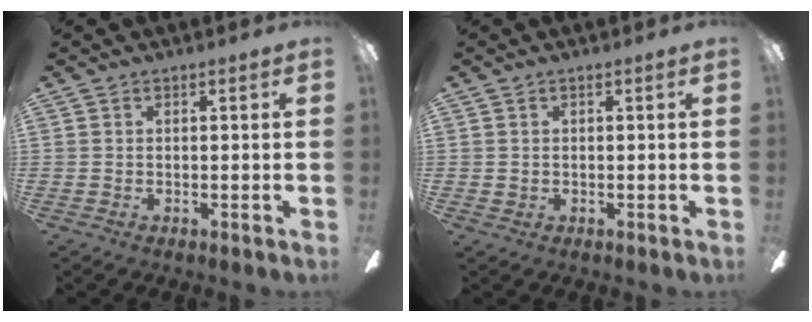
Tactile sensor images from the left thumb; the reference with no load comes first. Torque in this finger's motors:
{"motor_torque": [0.03, 0.02, -0.05, -0.13, 0.00]}